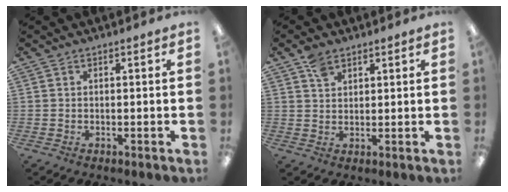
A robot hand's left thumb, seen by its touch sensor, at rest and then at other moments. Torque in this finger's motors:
{"motor_torque": [0.36, 0.13, 0.40, -0.09, 0.00]}